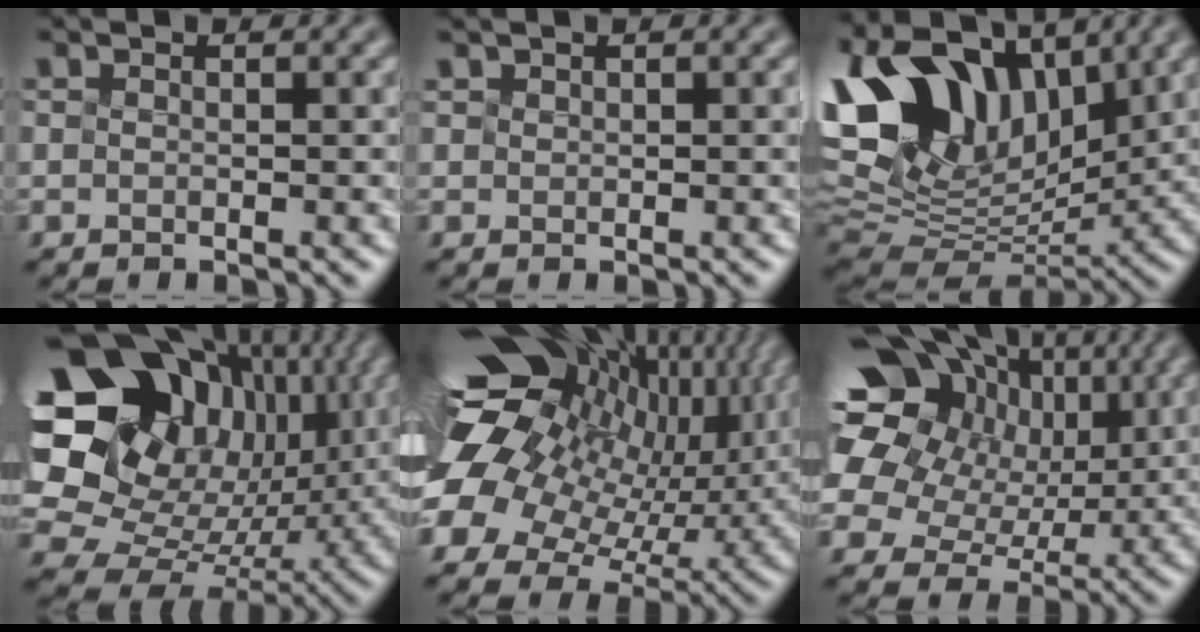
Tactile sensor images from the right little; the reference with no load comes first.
{"total": 0.6, "force": [0.6, 0.0, -0.1], "torque": [-0.003, 0.003, 0.018]}
{"total": 15.3, "force": [6.6, 9.5, 10.0], "torque": [-0.220, 0.036, 0.127]}
{"total": 19.3, "force": [6.5, 14.9, 10.3], "torque": [-0.228, 0.038, 0.145]}
{"total": 18.2, "force": [4.4, 11.4, 13.5], "torque": [-0.256, -0.002, 0.112]}
{"total": 17.6, "force": [5.6, 13.8, 9.4], "torque": [-0.210, 0.052, 0.090]}